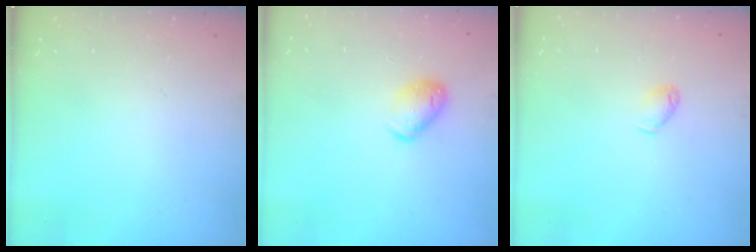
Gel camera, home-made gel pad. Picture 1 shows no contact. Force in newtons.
{"total": 9.0, "press": 8.9, "slide": 1.5}
{"total": 3.3, "press": 3.2, "slide": 0.7}